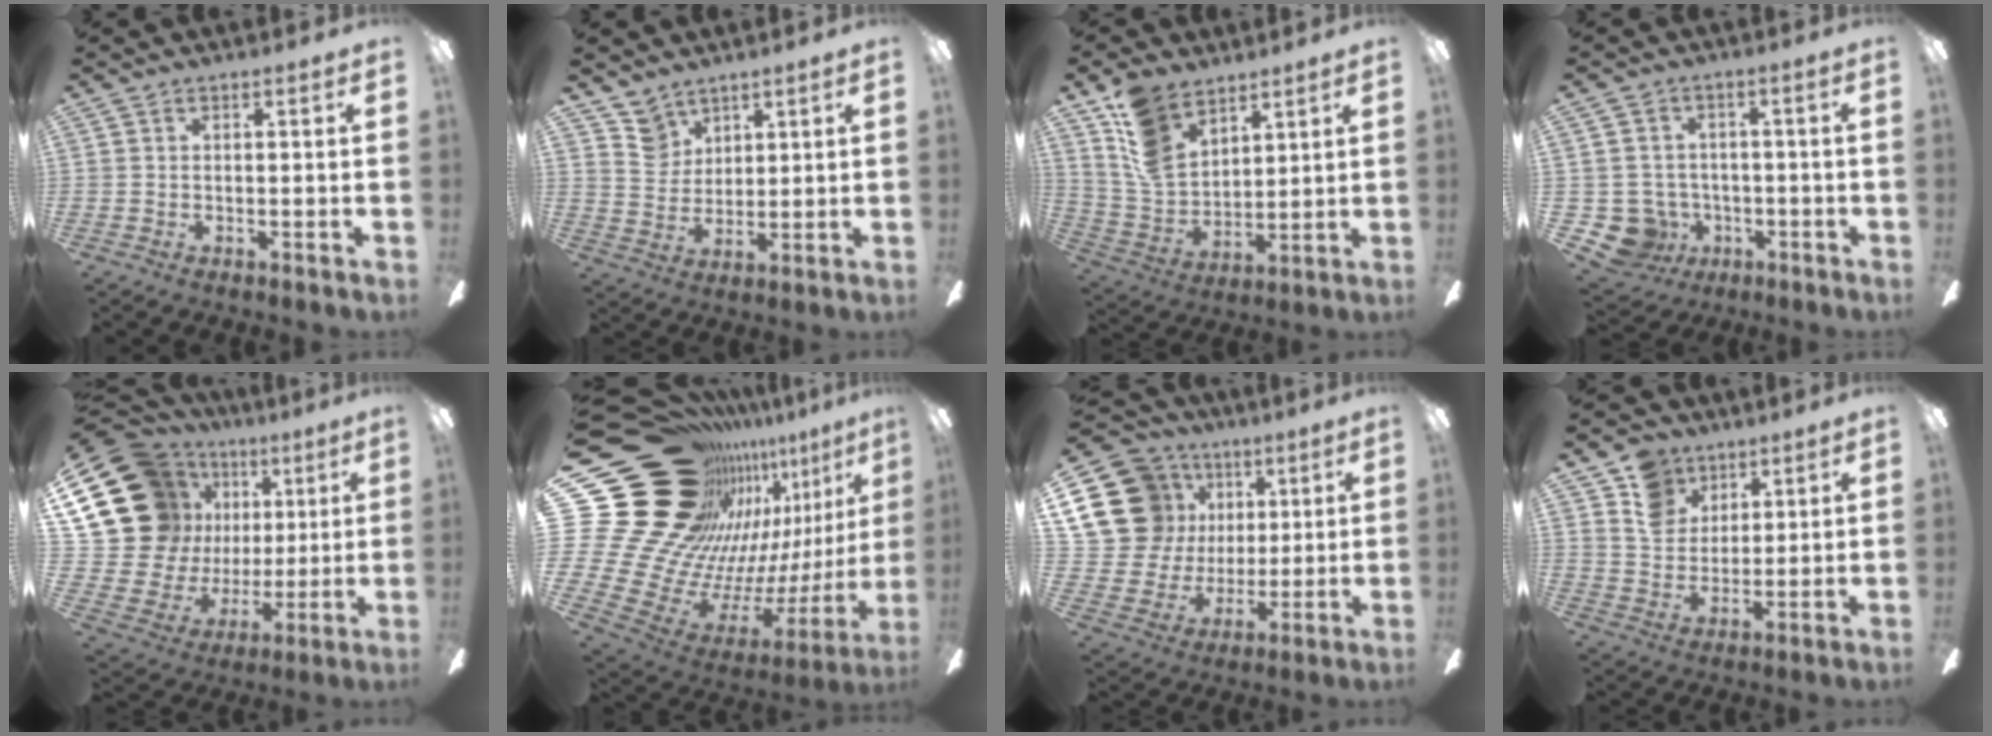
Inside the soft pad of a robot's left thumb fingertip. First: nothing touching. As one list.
[{"total": 7.6, "force": [5.6, 5.0, 0.9], "torque": [-0.031, -0.021, 0.110]}, {"total": 12.7, "force": [8.9, 7.4, 5.1], "torque": [-0.118, -0.038, 0.179]}, {"total": 7.8, "force": [-2.2, 7.3, 1.9], "torque": [-0.083, 0.013, -0.036]}, {"total": 22.2, "force": [9.4, 17.3, 10.1], "torque": [-0.214, -0.051, 0.200]}, {"total": 29.1, "force": [15.6, 19.2, 15.2], "torque": [-0.277, -0.173, 0.364]}, {"total": 19.4, "force": [6.2, 16.8, 7.7], "torque": [-0.156, -0.022, 0.135]}, {"total": 9.9, "force": [6.2, 7.3, 2.5], "torque": [-0.053, -0.021, 0.122]}]